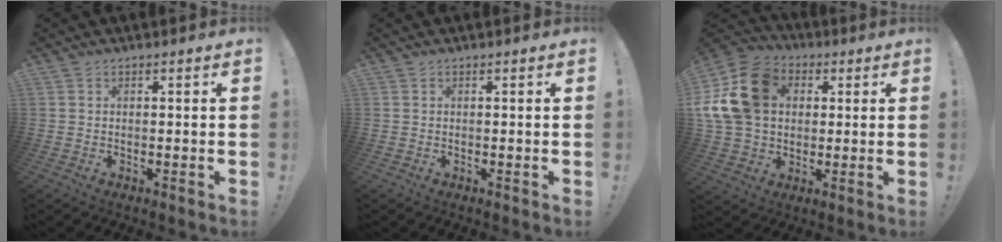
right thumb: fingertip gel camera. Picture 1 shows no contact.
{"total": 0.0}
{"total": 19.6, "force": [4.0, 15.3, 11.6], "torque": [-0.215, -0.004, 0.081]}